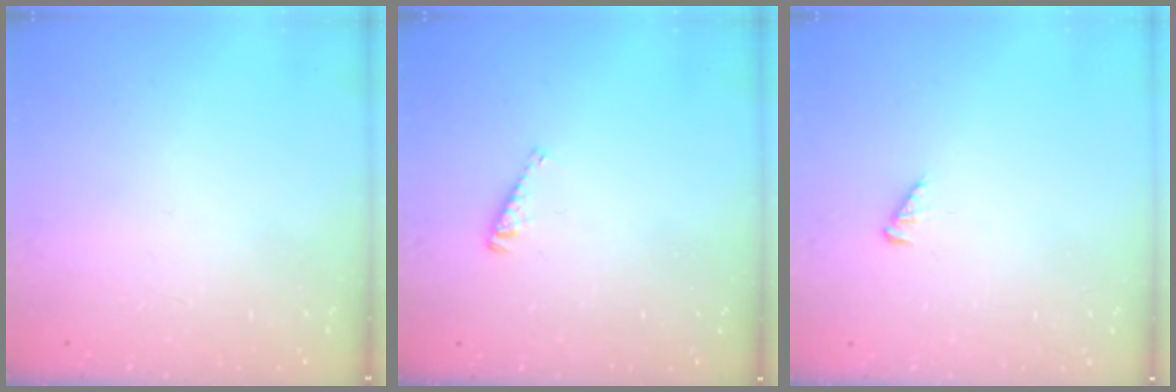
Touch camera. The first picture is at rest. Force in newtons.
{"total": 3.0, "press": 3.0, "slide": 0.3}
{"total": 2.5, "press": 2.5, "slide": 0.4}